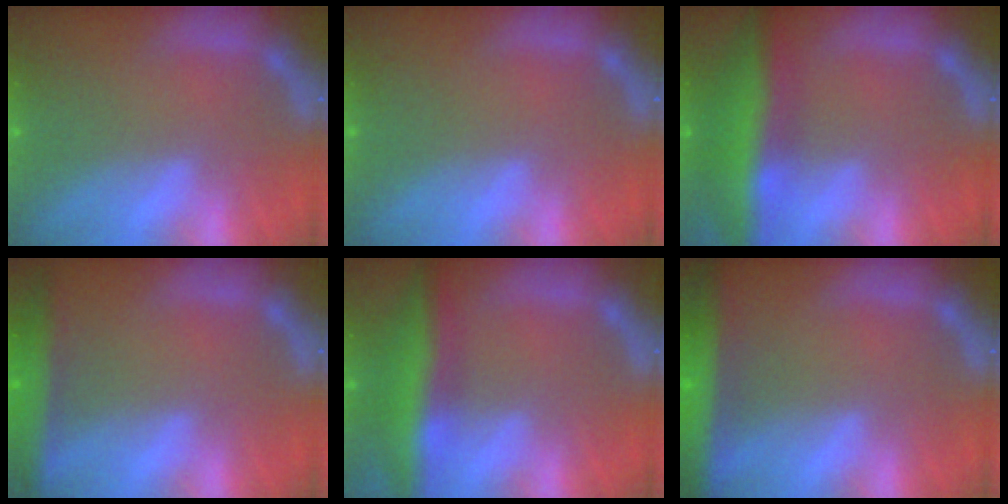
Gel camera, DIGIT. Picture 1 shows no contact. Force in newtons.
{"total": 0.0}
{"total": 8.0}
{"total": 4.5}
{"total": 7.0}
{"total": 7.4}